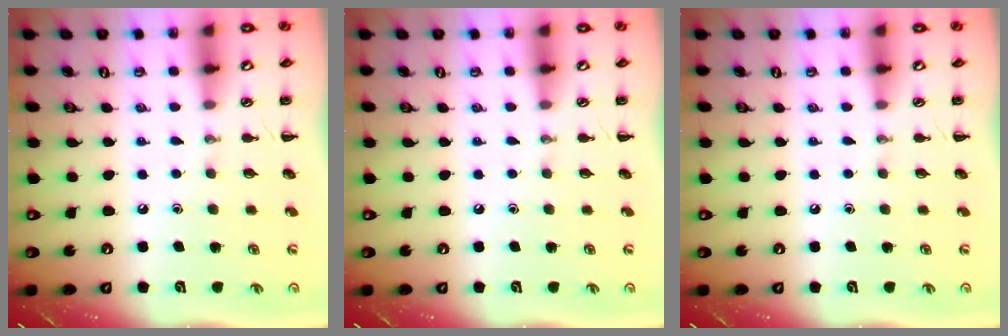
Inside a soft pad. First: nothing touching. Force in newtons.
{"total": 0.0}
{"total": 0.0}